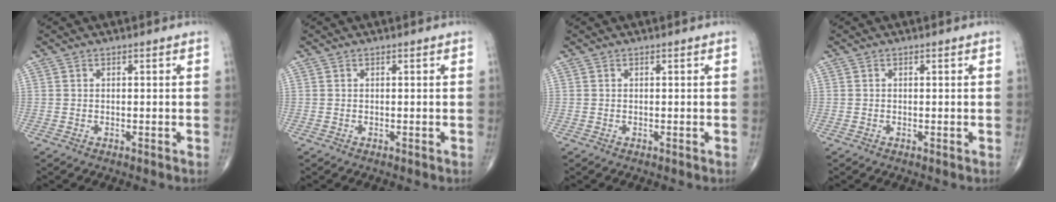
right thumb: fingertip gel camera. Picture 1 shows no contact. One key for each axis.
{"total": 0.0}
{"total": 0.0}
{"total": 0.0}